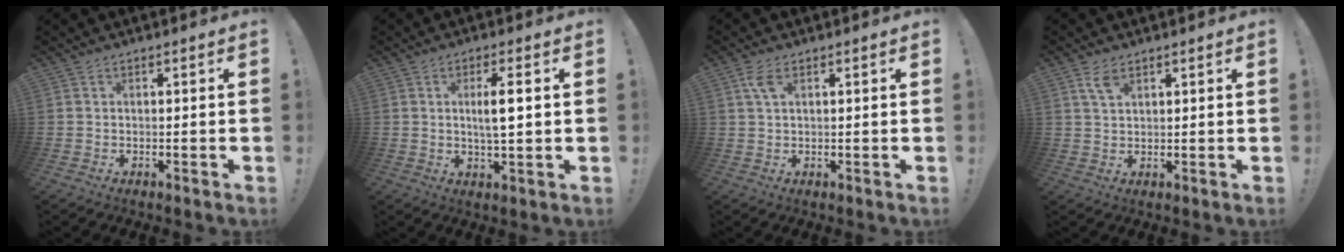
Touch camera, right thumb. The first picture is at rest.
{"total": 6.5, "force": [1.3, 1.3, 6.2], "torque": [-0.109, -0.007, 0.014]}
{"total": 4.1, "force": [1.6, 1.7, 3.4], "torque": [-0.067, 0.003, 0.029]}
{"total": 4.3, "force": [2.4, 1.8, 3.0], "torque": [-0.055, -0.007, 0.044]}